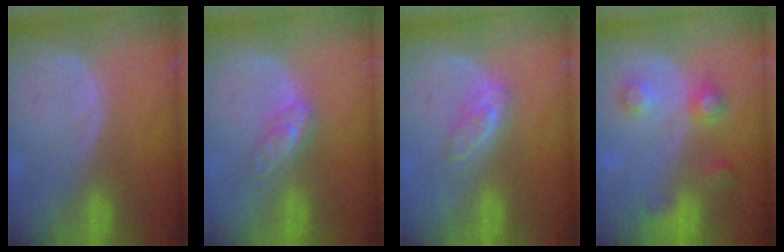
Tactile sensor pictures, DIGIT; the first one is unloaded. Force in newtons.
{"total": 4.6, "press": 4.0, "slide": 2.2}
{"total": 3.8, "press": 3.8, "slide": 0.2}
{"total": 5.3, "press": 5.3, "slide": 0.3}